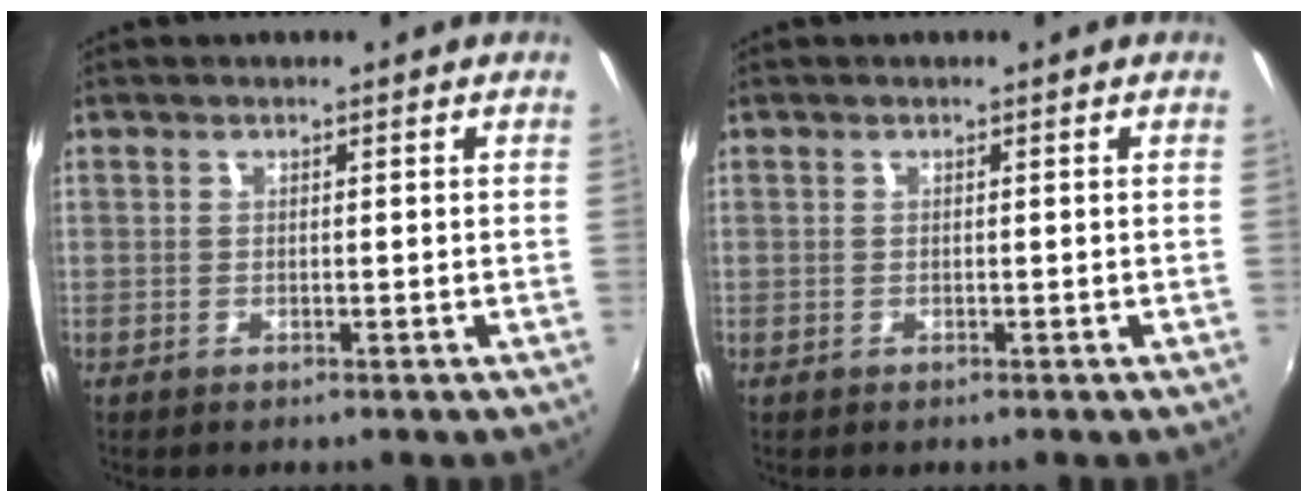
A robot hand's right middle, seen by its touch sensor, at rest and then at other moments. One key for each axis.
{"total": 0.0}